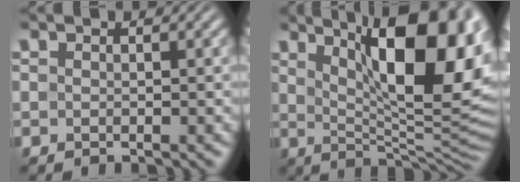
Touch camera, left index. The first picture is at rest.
{"total": 15.2, "force": [5.8, 5.0, 13.1], "torque": [-0.173, 0.005, 0.095]}